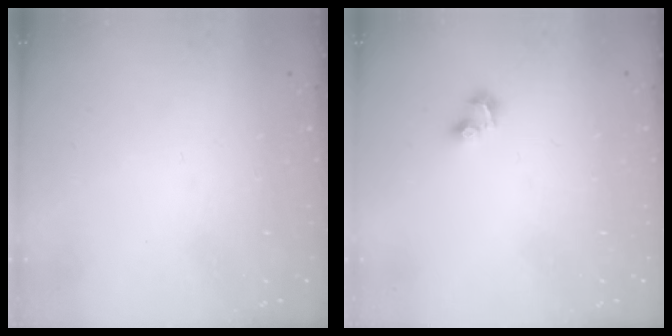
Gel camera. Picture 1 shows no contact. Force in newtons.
{"total": 3.5, "press": 3.1, "slide": 1.6}